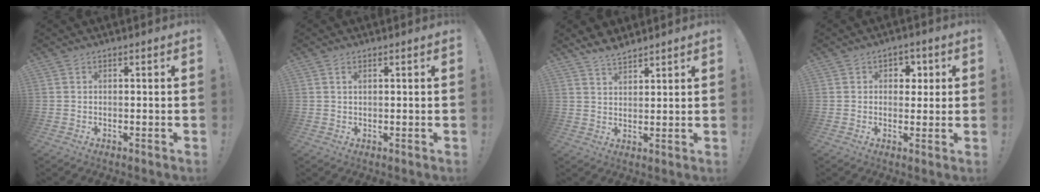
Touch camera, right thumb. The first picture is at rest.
{"total": 1.0, "force": [0.6, 0.4, 0.8], "torque": [-0.013, -0.002, 0.009]}
{"total": 5.1, "force": [4.6, 1.6, 1.4], "torque": [-0.025, -0.026, 0.085]}
{"total": 4.4, "force": [1.1, 4.0, 1.4], "torque": [-0.003, -0.001, 0.014]}